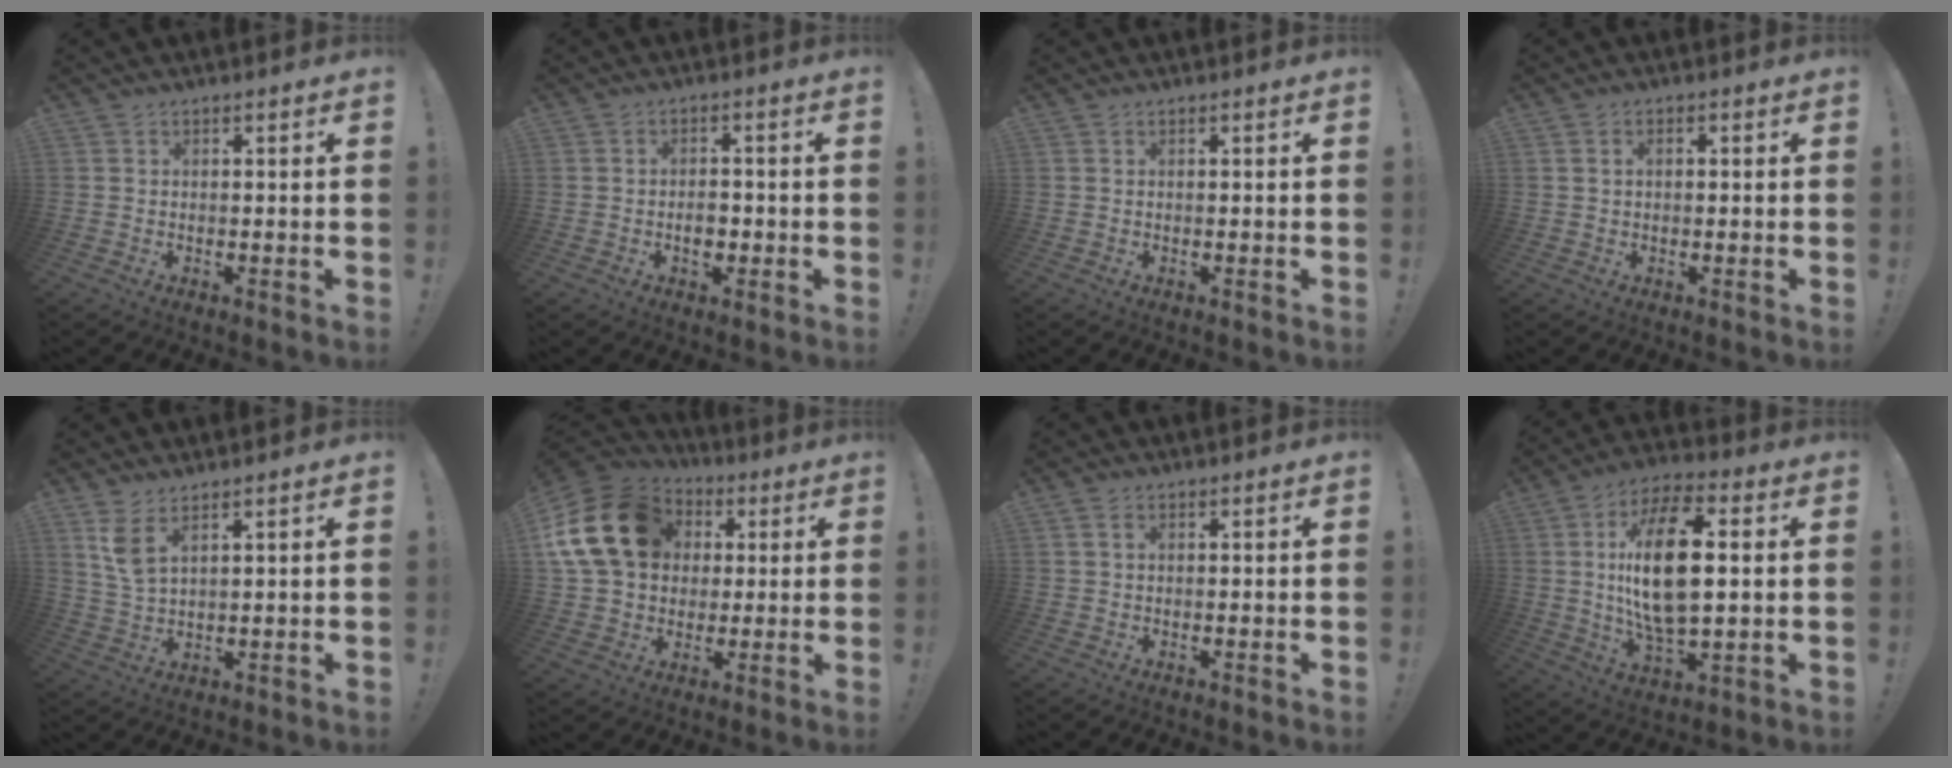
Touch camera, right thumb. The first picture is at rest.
{"total": 4.2, "force": [-1.4, 2.8, 2.8], "torque": [-0.032, 0.002, -0.026]}
{"total": 0.0}
{"total": 1.5, "force": [0.1, 0.9, 1.1], "torque": [-0.014, 0.002, -0.001]}
{"total": 5.8, "force": [3.7, 1.8, 4.1], "torque": [-0.078, -0.020, 0.068]}
{"total": 21.6, "force": [5.2, 16.8, 12.5], "torque": [-0.226, -0.004, 0.114]}
{"total": 1.6, "force": [0.6, 1.0, 1.1], "torque": [-0.019, 0.003, 0.010]}
{"total": 20.7, "force": [2.7, 9.8, 18.0], "torque": [-0.332, -0.001, 0.038]}